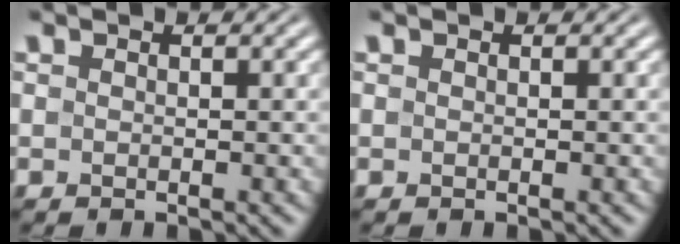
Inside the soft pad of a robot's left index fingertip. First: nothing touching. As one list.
[{"total": 0.0}]